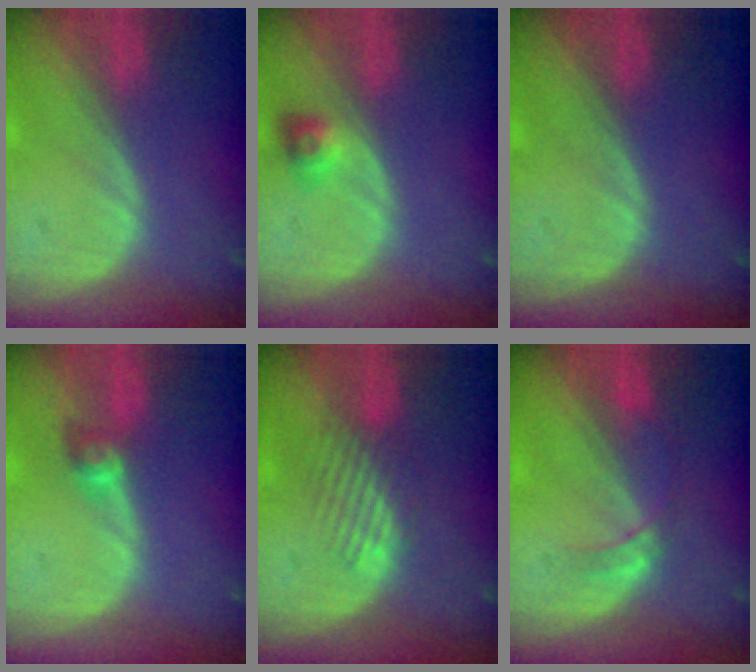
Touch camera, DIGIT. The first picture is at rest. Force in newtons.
{"total": 3.0, "press": 2.7, "slide": 1.3}
{"total": 0.0}
{"total": 2.6, "press": 2.4, "slide": 1.0}
{"total": 3.6, "press": 3.1, "slide": 1.9}
{"total": 3.0, "press": 2.7, "slide": 1.3}